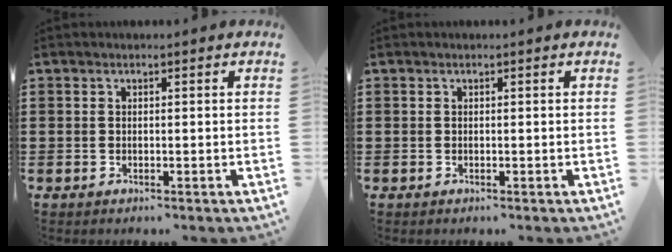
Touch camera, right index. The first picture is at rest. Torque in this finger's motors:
{"motor_torque": [-0.01, 0.01, 0.00, 0.00]}